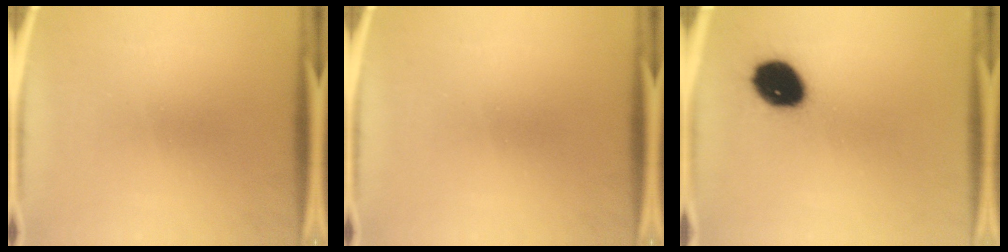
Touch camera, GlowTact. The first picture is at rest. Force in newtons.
{"total": 0.0}
{"total": 13.7}